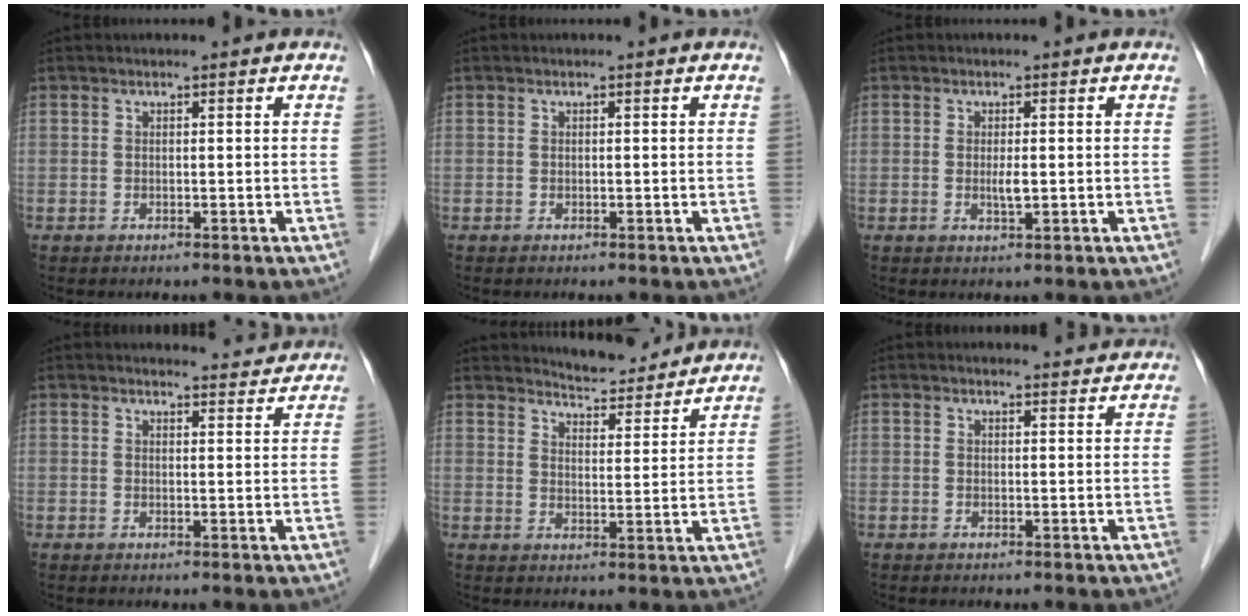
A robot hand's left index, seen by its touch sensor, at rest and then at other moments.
{"total": 0.0}
{"total": 1.5, "force": [-0.2, 0.2, 1.4], "torque": [-0.029, -0.006, -0.003]}
{"total": 5.8, "force": [5.7, 0.9, 0.5], "torque": [-0.001, 0.001, 0.056]}
{"total": 9.3, "force": [9.0, 1.5, 1.8], "torque": [-0.028, -0.002, 0.124]}
{"total": 3.9, "force": [3.7, 0.8, 0.5], "torque": [-0.006, 0.006, 0.039]}